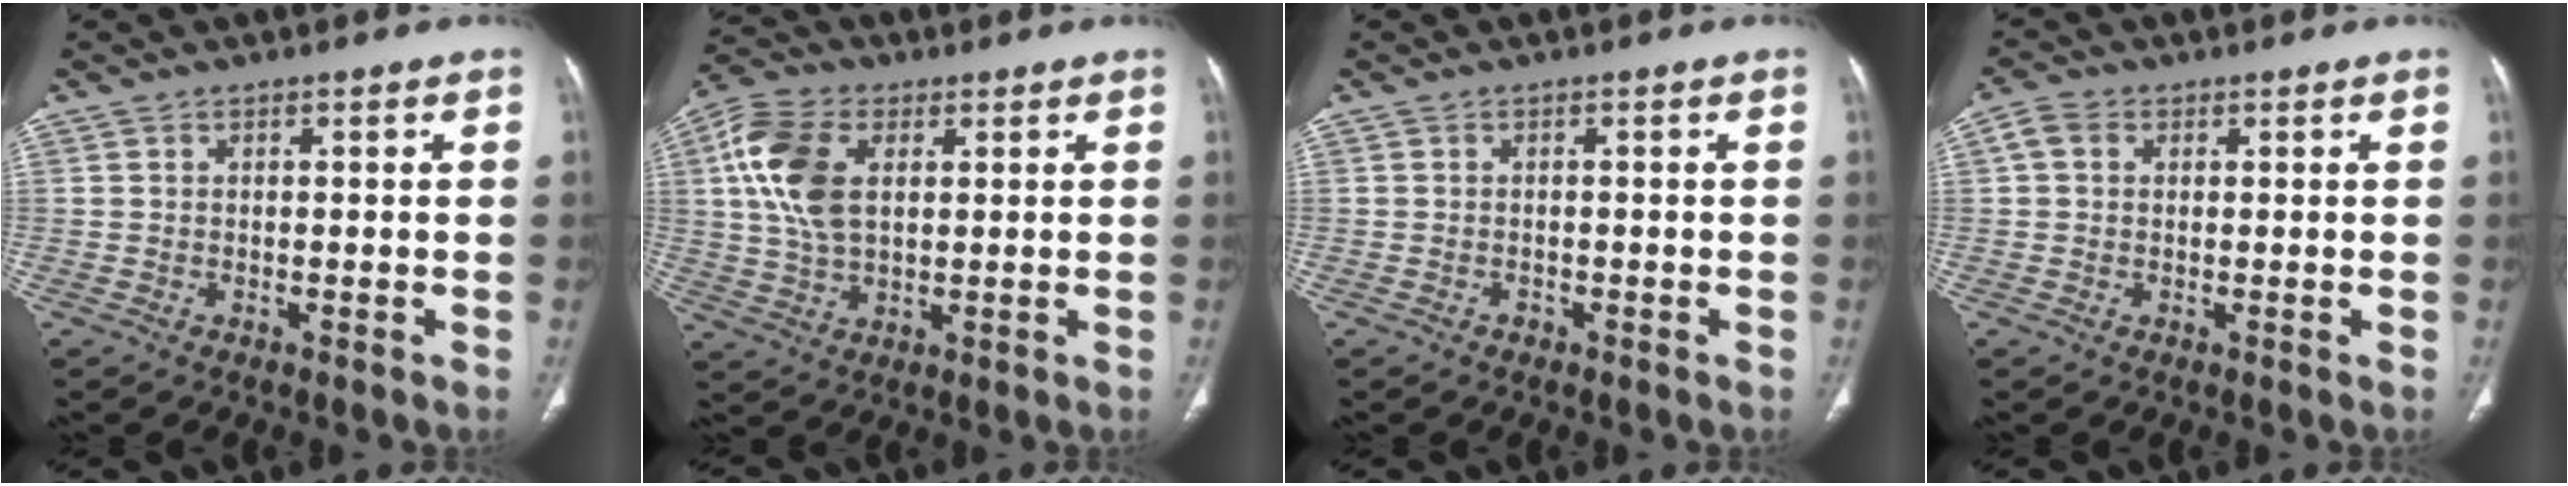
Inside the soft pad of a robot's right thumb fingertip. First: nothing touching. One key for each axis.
{"total": 12.2, "fx": 3.1, "fy": 7.3, "fz": 9.3, "tx": -0.192, "ty": 0.007, "tz": 0.056}
{"total": 0.6, "fx": -0.4, "fy": 0.4, "fz": 0.1, "tx": 0.001, "ty": 0.003, "tz": -0.009}
{"total": 3.1, "fx": 0.8, "fy": 2.5, "fz": 1.7, "tx": -0.031, "ty": 0.010, "tz": 0.014}